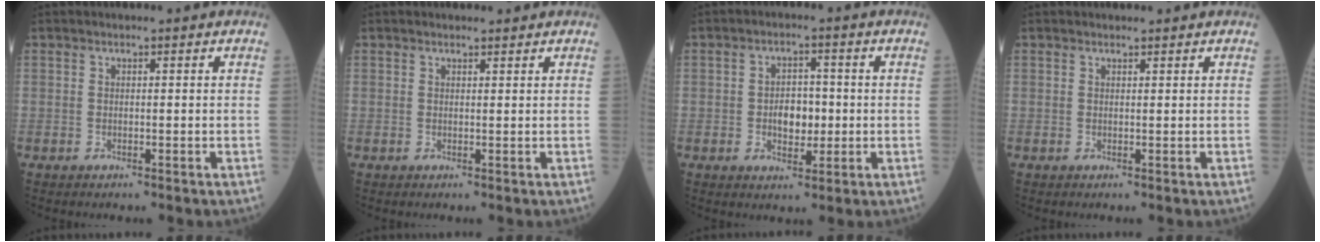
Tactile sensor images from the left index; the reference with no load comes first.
{"total": 1.1, "force": [1.1, 0.1, 0.1], "torque": [-0.011, 0.001, 0.018]}
{"total": 4.7, "force": [-0.4, 2.9, 3.6], "torque": [-0.060, 0.006, -0.004]}
{"total": 0.8, "force": [0.8, 0.0, 0.0], "torque": [-0.009, 0.000, 0.013]}